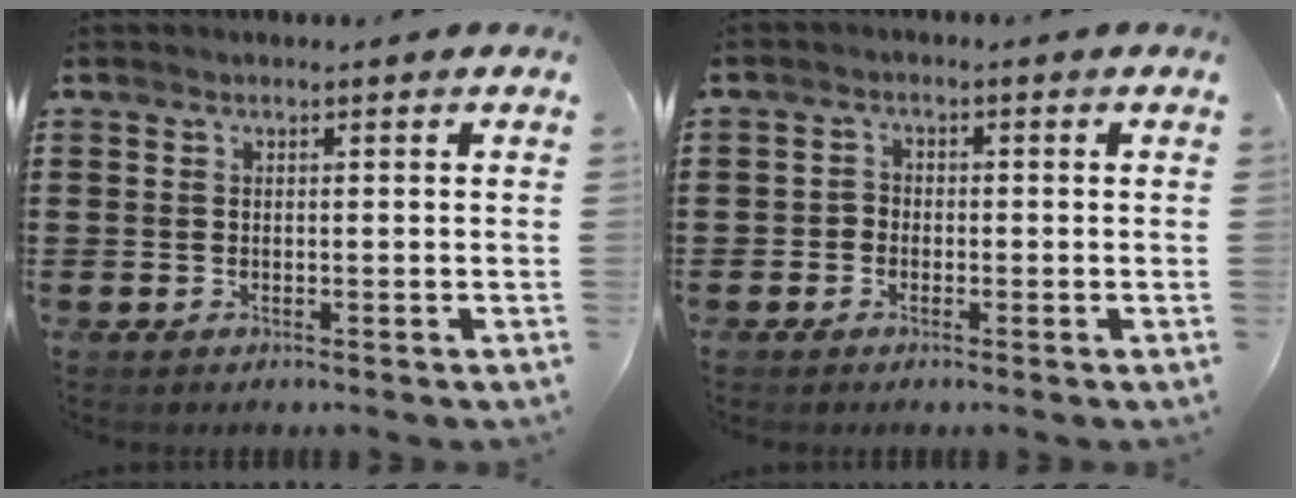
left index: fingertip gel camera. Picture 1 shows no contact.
{"total": 1.3, "force": [-0.8, 1.1, 0.1], "torque": [-0.007, 0.004, -0.018]}